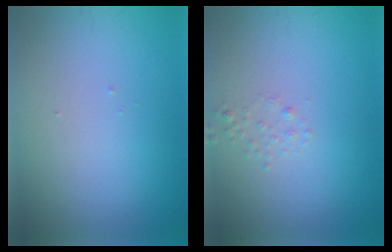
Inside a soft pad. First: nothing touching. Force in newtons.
{"total": 0.8, "press": 0.8, "slide": 0.1}